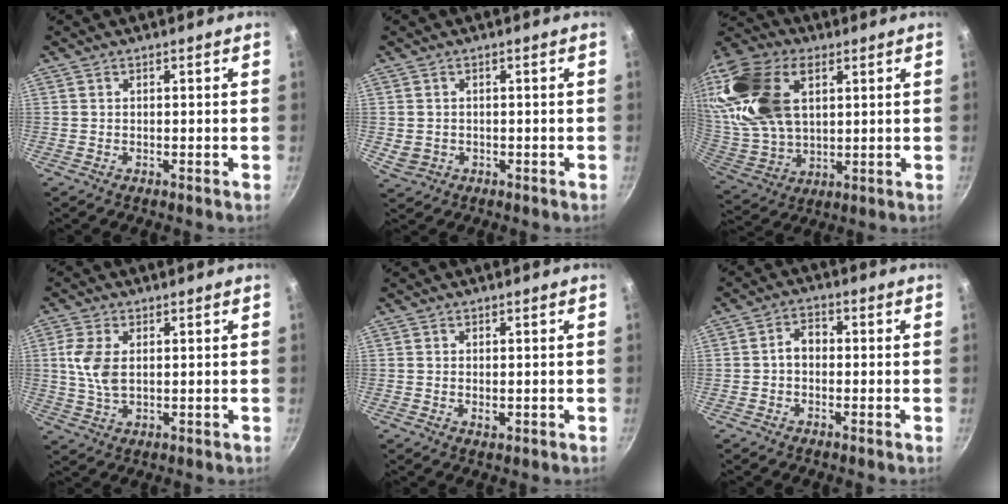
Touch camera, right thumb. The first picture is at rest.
{"total": 2.9, "force": [-0.4, 2.6, 1.3], "torque": [-0.022, 0.003, 0.001]}
{"total": 26.0, "force": [8.6, 16.1, 18.5], "torque": [-0.390, 0.003, 0.166]}
{"total": 6.8, "force": [1.2, 3.9, 5.4], "torque": [-0.117, 0.002, 0.025]}
{"total": 1.3, "force": [-0.1, 0.7, 1.1], "torque": [-0.018, -0.002, 0.001]}
{"total": 3.8, "force": [-0.4, 2.8, 2.5], "torque": [-0.028, 0.015, -0.015]}